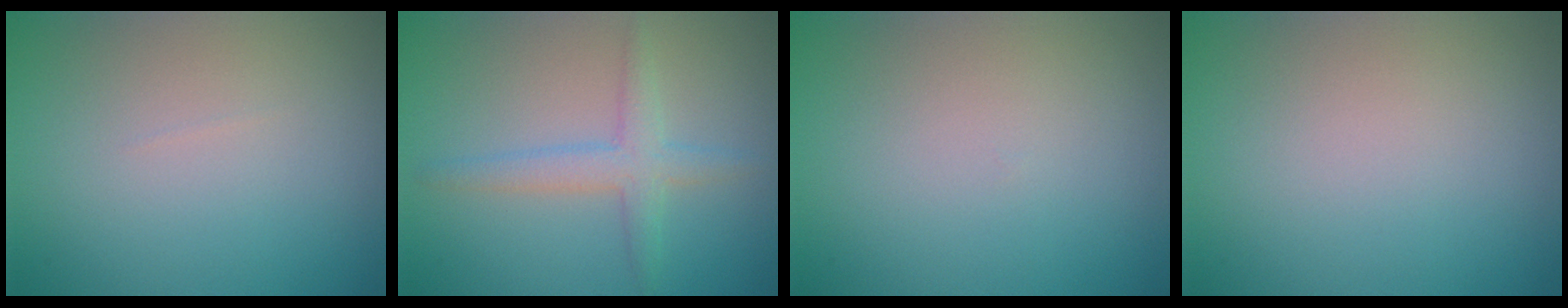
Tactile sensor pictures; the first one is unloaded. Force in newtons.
{"total": 2.7, "press": 2.7, "slide": 0.2}
{"total": 0.0}
{"total": 0.0}